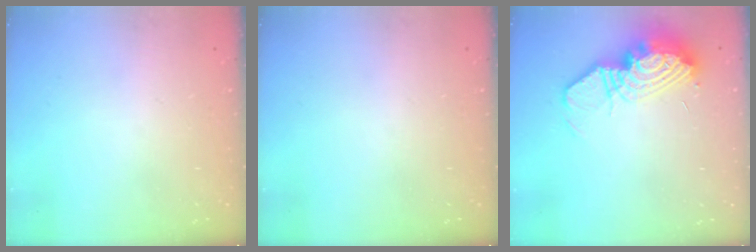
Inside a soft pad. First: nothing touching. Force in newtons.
{"total": 0.0}
{"total": 16.9, "press": 16.7, "slide": 2.9}